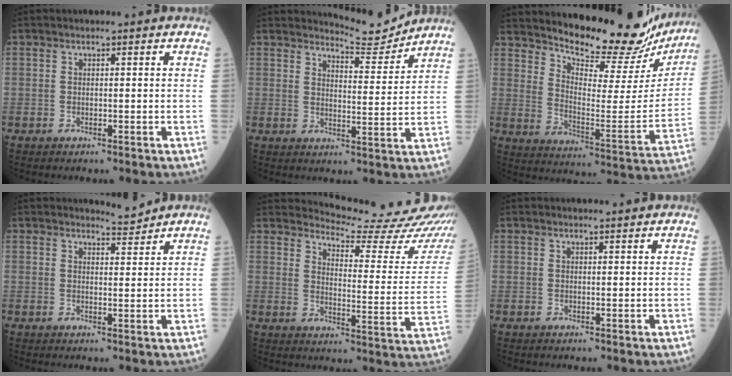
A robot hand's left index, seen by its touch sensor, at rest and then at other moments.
{"total": 5.9, "force": [5.9, -0.1, -0.4], "torque": [-0.008, -0.023, 0.084]}
{"total": 21.4, "force": [20.1, 4.2, 6.0], "torque": [-0.089, -0.077, 0.261]}
{"total": 0.6, "force": [0.6, -0.3, 0.0], "torque": [-0.010, -0.009, 0.013]}
{"total": 18.5, "force": [18.0, -0.2, 4.2], "torque": [-0.065, -0.127, 0.206]}
{"total": 2.2, "force": [2.1, 0.2, 0.5], "torque": [-0.011, 0.008, 0.028]}